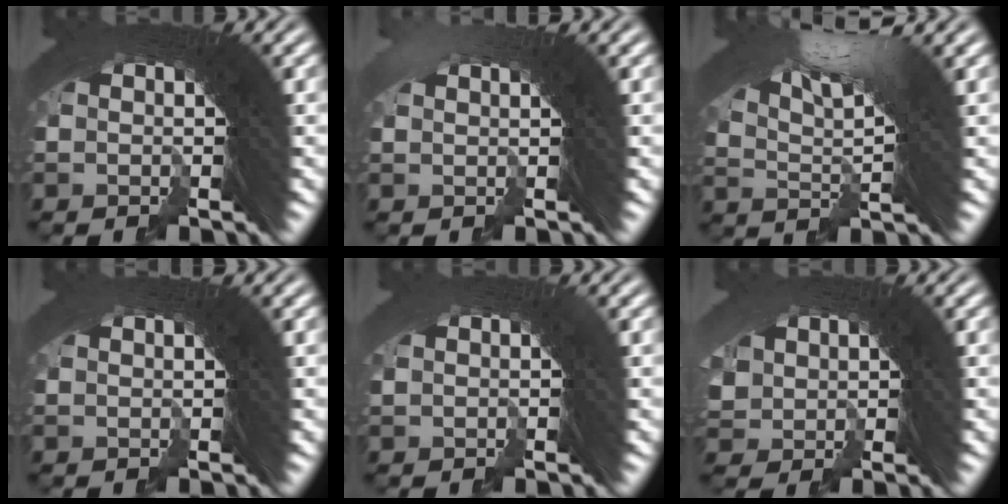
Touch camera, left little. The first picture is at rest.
{"total": 1.8, "force": [1.0, -1.5, 0.1], "torque": [0.015, 0.019, 0.018]}
{"total": 7.0, "force": [3.6, 1.6, 5.8], "torque": [-0.095, 0.006, 0.057]}
{"total": 1.8, "force": [1.3, -1.2, 0.5], "torque": [0.006, 0.010, 0.024]}
{"total": 0.9, "force": [0.5, -0.7, -0.2], "torque": [0.020, 0.012, 0.010]}
{"total": 1.4, "force": [-0.2, 1.2, 0.6], "torque": [-0.007, -0.008, 0.012]}